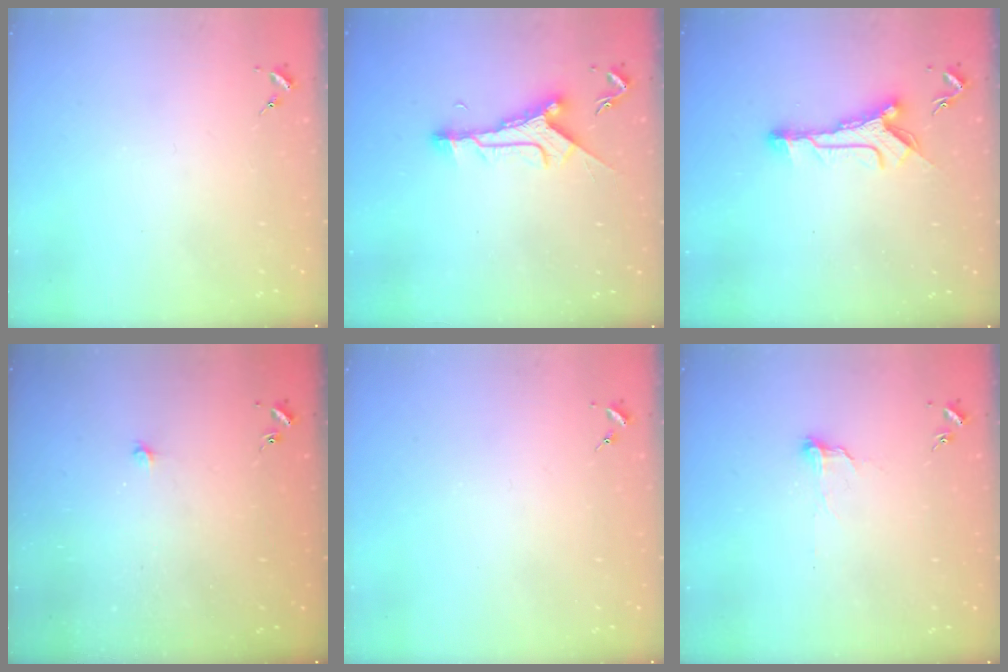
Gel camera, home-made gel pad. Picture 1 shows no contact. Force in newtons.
{"total": 9.8, "press": 9.8, "slide": 0.6}
{"total": 11.3, "press": 11.3, "slide": 0.5}
{"total": 5.7, "press": 5.7, "slide": 0.5}
{"total": 0.0}
{"total": 6.3, "press": 6.3, "slide": 0.5}